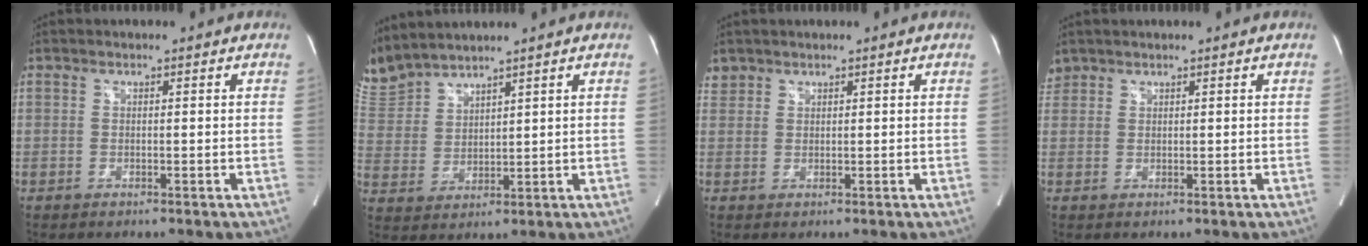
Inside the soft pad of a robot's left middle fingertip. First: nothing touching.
{"total": 8.1, "force": [8.0, 0.6, 1.4], "torque": [-0.058, 0.017, 0.178]}
{"total": 1.6, "force": [1.3, 0.9, -0.2], "torque": [0.007, 0.011, 0.025]}
{"total": 1.8, "force": [1.6, 1.0, -0.1], "torque": [-0.001, 0.014, 0.033]}